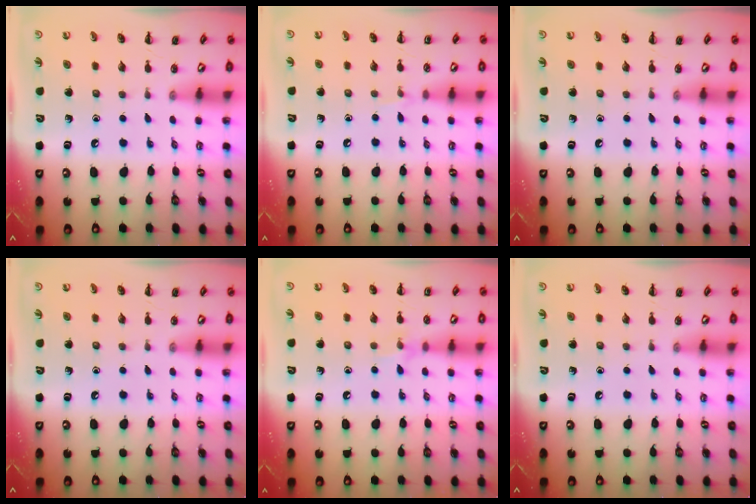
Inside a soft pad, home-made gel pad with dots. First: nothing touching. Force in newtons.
{"total": 3.9, "press": 3.7, "slide": 1.3}
{"total": 0.0}
{"total": 0.0}
{"total": 6.2, "press": 6.1, "slide": 1.3}
{"total": 0.0}